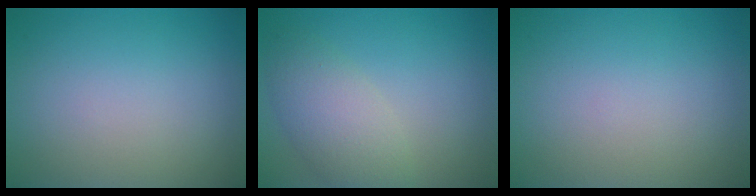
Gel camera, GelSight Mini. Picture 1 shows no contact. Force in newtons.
{"total": 4.1, "press": 4.1, "slide": 0.3}
{"total": 0.0}